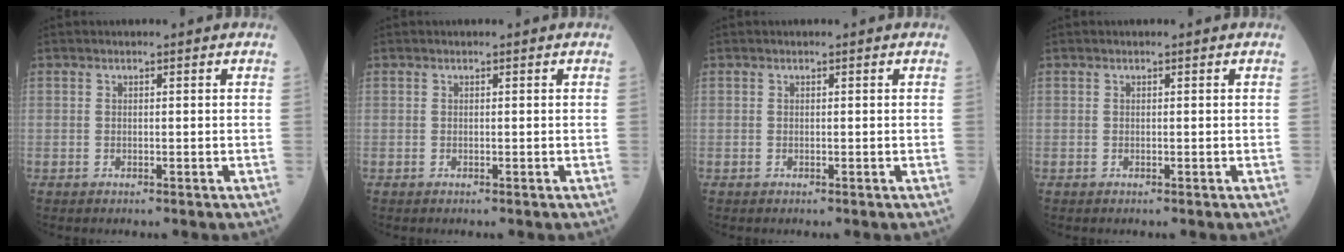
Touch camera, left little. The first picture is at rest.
{"total": 0.0}
{"total": 0.0}
{"total": 0.0}